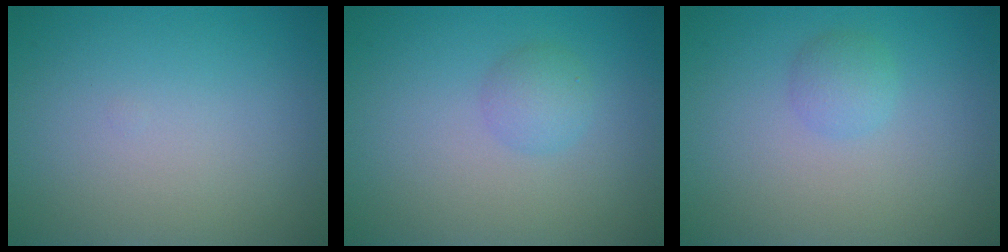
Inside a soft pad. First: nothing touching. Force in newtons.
{"total": 1.7, "press": 1.7, "slide": 0.1}
{"total": 1.5, "press": 1.5, "slide": 0.1}